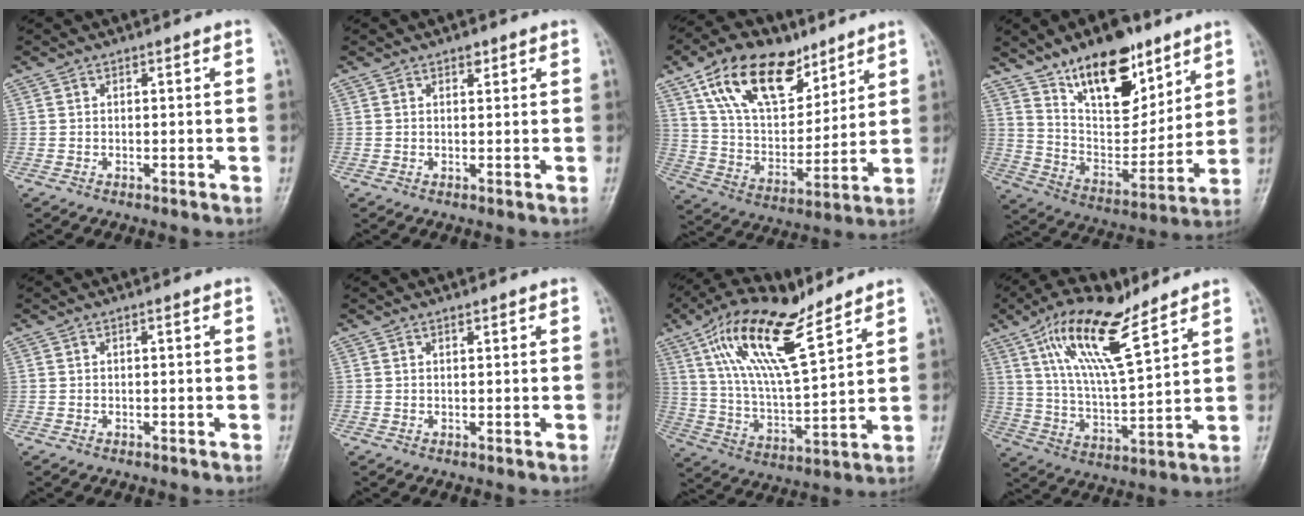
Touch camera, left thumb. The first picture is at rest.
{"total": 1.2, "force": [0.8, 0.6, 0.7], "torque": [-0.005, -0.003, 0.011]}
{"total": 19.7, "force": [11.7, 10.9, 11.6], "torque": [-0.158, -0.041, 0.216]}
{"total": 19.3, "force": [12.4, 9.1, 11.7], "torque": [-0.135, -0.074, 0.220]}
{"total": 0.0}
{"total": 0.6, "force": [0.5, 0.2, 0.3], "torque": [-0.008, -0.003, 0.009]}
{"total": 17.8, "force": [10.5, 5.7, 13.2], "torque": [-0.239, -0.037, 0.204]}
{"total": 15.9, "force": [9.5, 4.7, 11.9], "torque": [-0.210, -0.037, 0.182]}